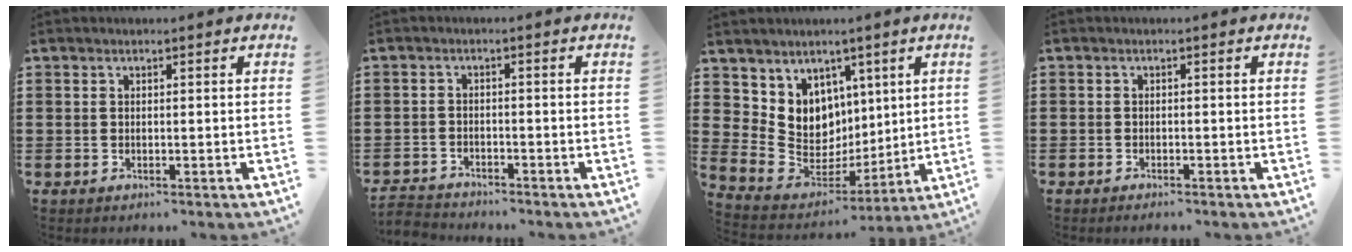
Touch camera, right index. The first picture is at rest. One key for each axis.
{"total": 2.5, "fx": -2.5, "fy": 0.2, "fz": -0.2, "tx": -0.004, "ty": -0.003, "tz": -0.055}
{"total": 8.5, "fx": 3.5, "fy": 7.7, "fz": 1.0, "tx": -0.055, "ty": -0.050, "tz": 0.075}
{"total": 0.8, "fx": -0.8, "fy": 0.1, "fz": 0.1, "tx": -0.004, "ty": 0.001, "tz": -0.016}